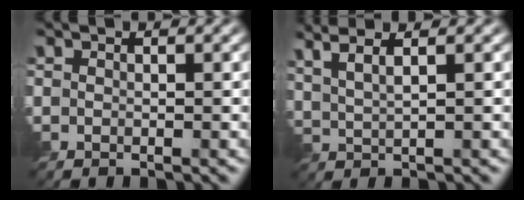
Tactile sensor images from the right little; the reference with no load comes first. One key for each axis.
{"total": 4.8, "fx": 3.0, "fy": 1.6, "fz": 3.4, "tx": -0.052, "ty": 0.019, "tz": 0.038}